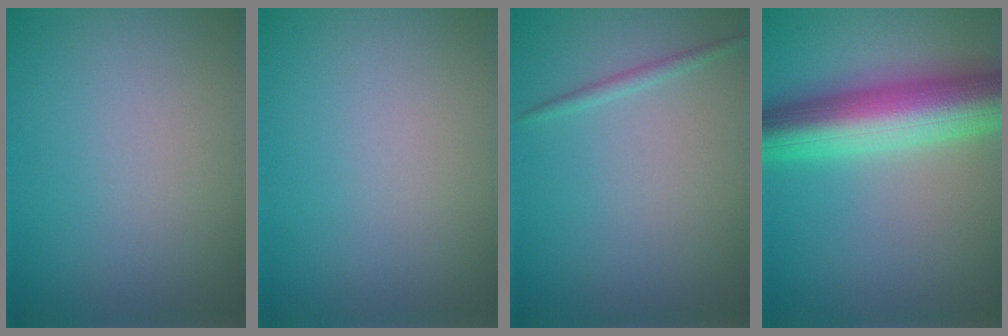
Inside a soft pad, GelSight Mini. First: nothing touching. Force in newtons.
{"total": 0.0}
{"total": 0.9, "press": 0.9, "slide": 0.0}
{"total": 9.9, "press": 9.9, "slide": 0.2}